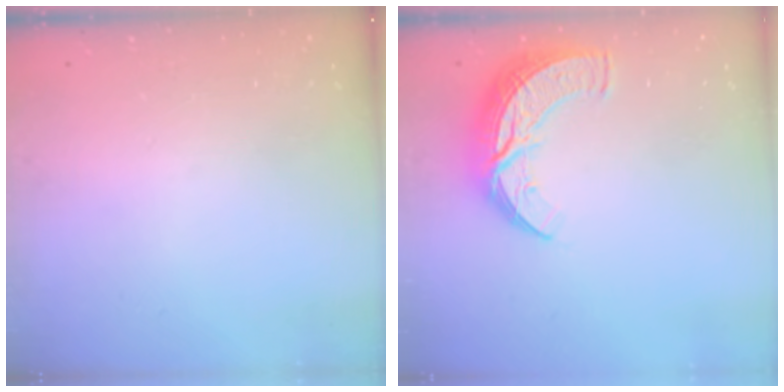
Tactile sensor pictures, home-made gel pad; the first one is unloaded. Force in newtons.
{"total": 10.9, "press": 10.9, "slide": 0.8}